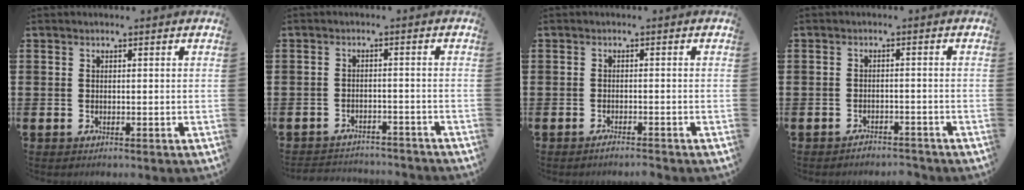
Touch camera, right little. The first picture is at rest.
{"total": 2.3, "force": [-2.3, 0.1, -0.2], "torque": [-0.005, 0.002, -0.050]}
{"total": 1.1, "force": [-1.0, 0.0, 0.5], "torque": [-0.009, -0.003, -0.020]}
{"total": 1.7, "force": [-1.7, 0.1, -0.1], "torque": [-0.004, 0.003, -0.036]}